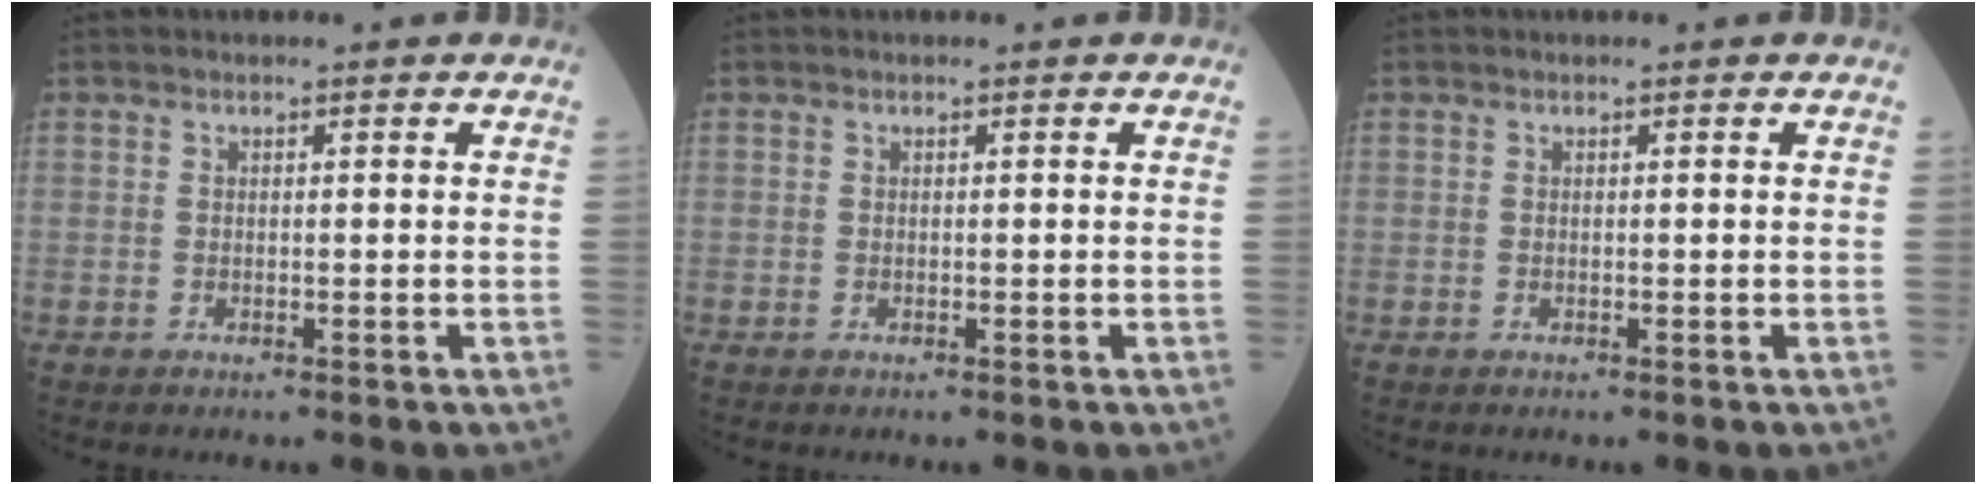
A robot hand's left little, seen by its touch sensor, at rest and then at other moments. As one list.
[{"total": 0.0}, {"total": 0.0}]